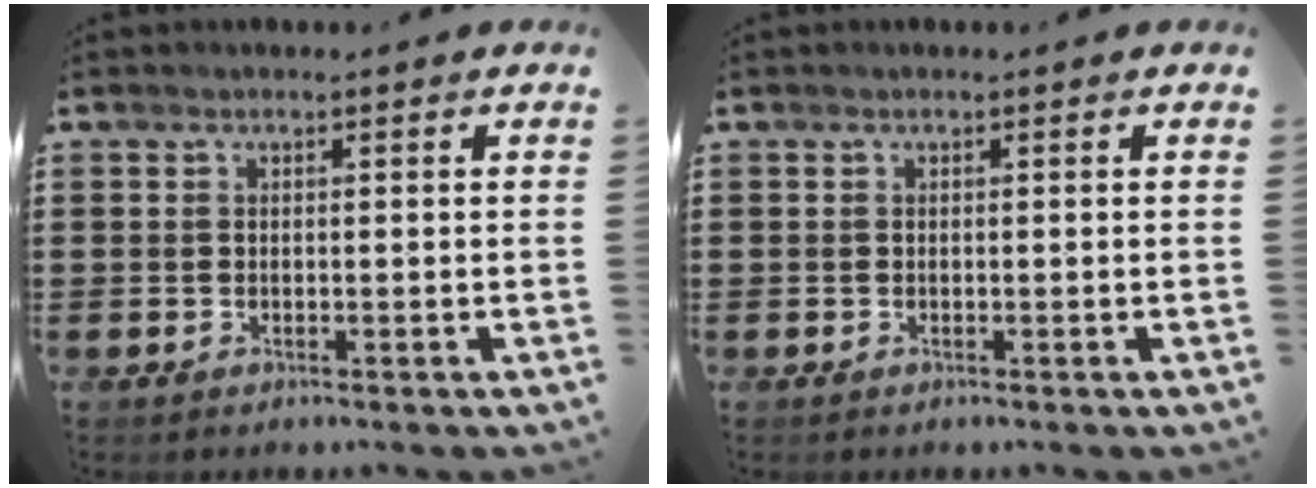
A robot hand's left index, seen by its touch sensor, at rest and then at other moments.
{"total": 0.0}